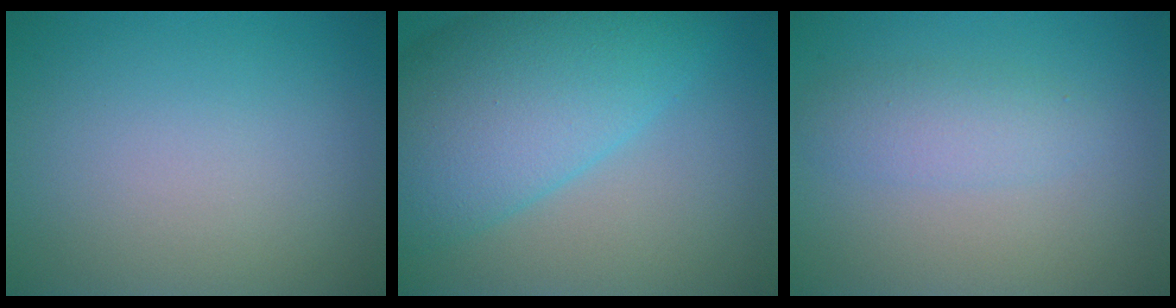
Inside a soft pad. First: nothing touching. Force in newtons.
{"total": 10.9, "press": 10.9, "slide": 0.3}
{"total": 2.4, "press": 2.4, "slide": 0.0}